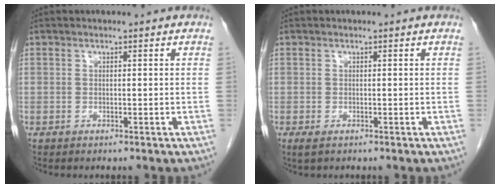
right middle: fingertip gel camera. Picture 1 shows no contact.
{"total": 1.0, "force": [-0.6, 0.4, 0.7], "torque": [-0.014, -0.002, -0.004]}